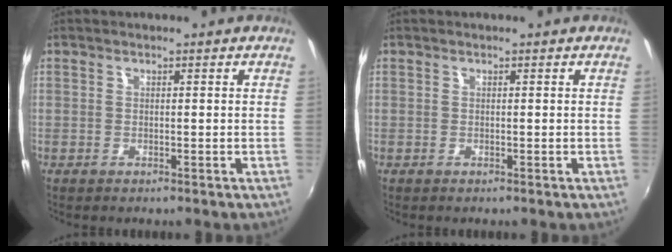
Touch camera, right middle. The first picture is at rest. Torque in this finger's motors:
{"motor_torque": [0.00, 0.00, -0.05, 0.00]}